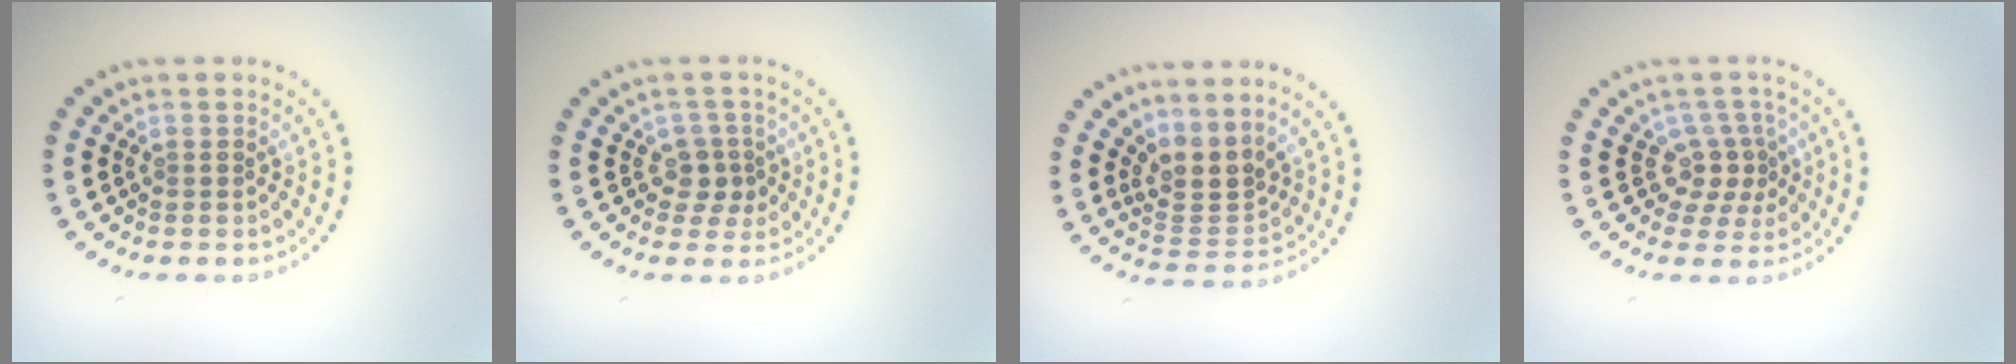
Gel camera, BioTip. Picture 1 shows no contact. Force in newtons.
{"total": 2.0, "press": 1.7, "slide": 1.1}
{"total": 3.0, "press": 2.1, "slide": 2.1}
{"total": 2.5, "press": 1.8, "slide": 1.8}